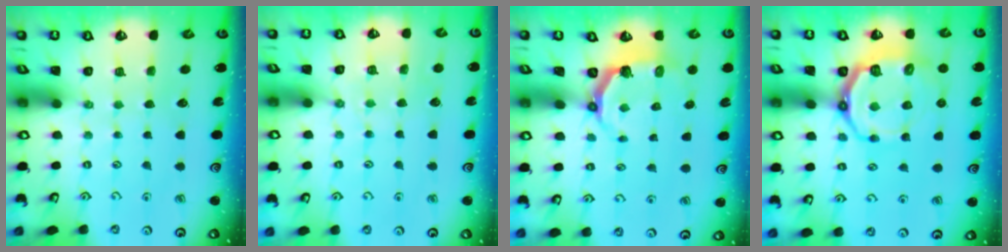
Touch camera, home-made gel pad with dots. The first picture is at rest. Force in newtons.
{"total": 5.8, "press": 5.7, "slide": 0.8}
{"total": 4.2, "press": 2.7, "slide": 3.2}
{"total": 13.3, "press": 12.7, "slide": 3.9}